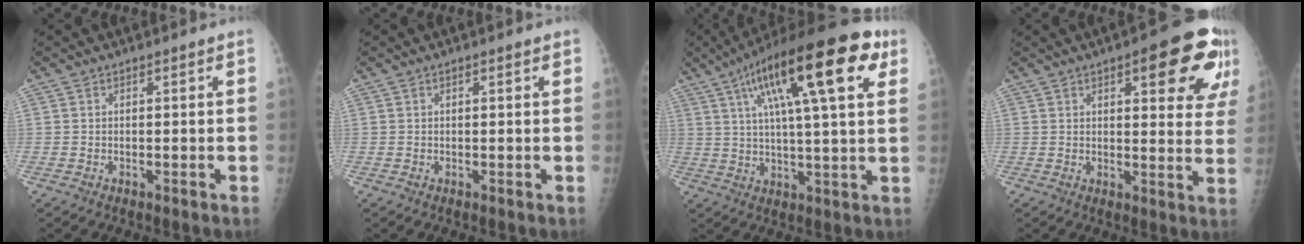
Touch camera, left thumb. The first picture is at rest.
{"total": 0.7, "force": [0.4, 0.2, 0.6], "torque": [-0.010, 0.001, 0.004]}
{"total": 23.1, "force": [9.7, 6.1, 20.0], "torque": [-0.302, 0.014, 0.148]}
{"total": 15.4, "force": [7.2, 5.1, 12.6], "torque": [-0.120, -0.025, 0.085]}